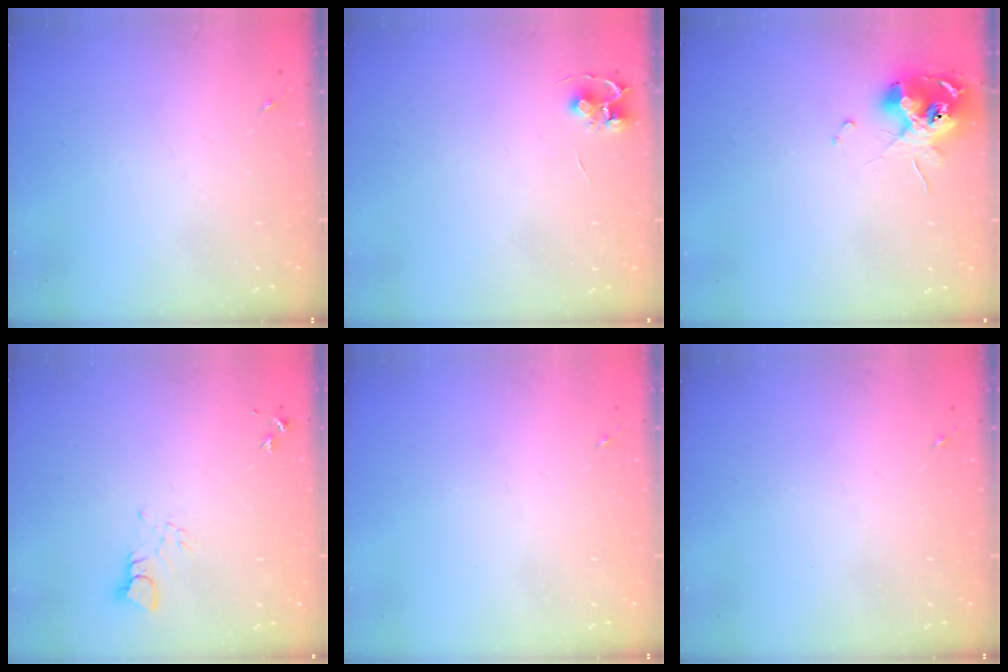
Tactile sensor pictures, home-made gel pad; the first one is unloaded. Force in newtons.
{"total": 4.7, "press": 4.7, "slide": 0.4}
{"total": 12.0, "press": 11.9, "slide": 1.4}
{"total": 3.2, "press": 3.2, "slide": 0.3}
{"total": 0.0}
{"total": 0.0}